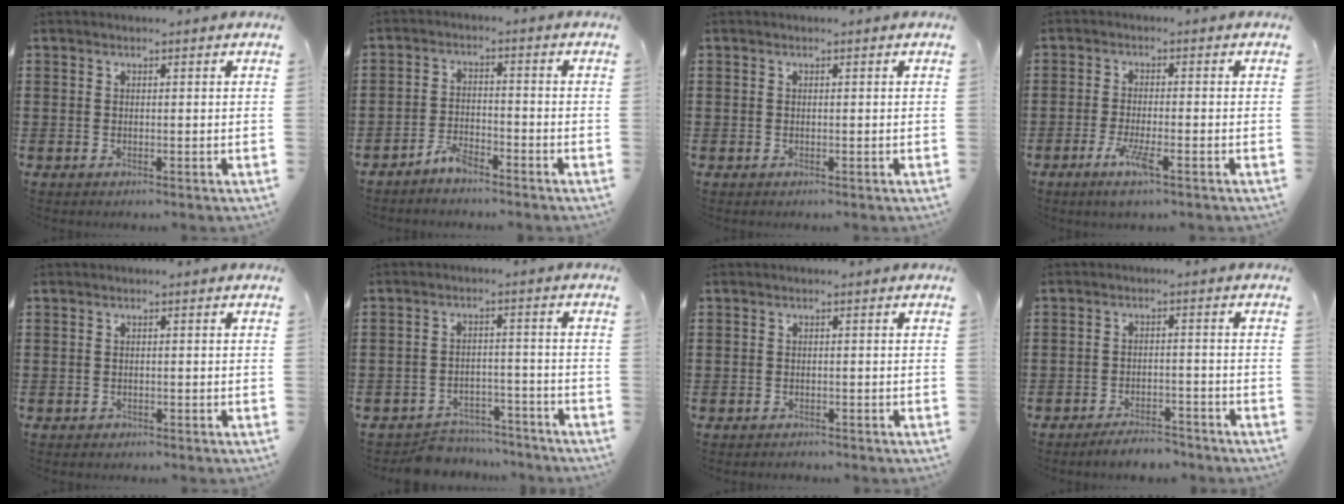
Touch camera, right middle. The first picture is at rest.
{"total": 3.4, "force": [-3.2, 0.7, 1.0], "torque": [-0.034, 0.005, -0.068]}
{"total": 0.0}
{"total": 4.5, "force": [-2.4, 0.5, 3.7], "torque": [-0.086, -0.013, -0.046]}
{"total": 0.6, "force": [-0.5, 0.2, 0.0], "torque": [-0.002, 0.000, -0.011]}
{"total": 4.9, "force": [-4.8, 0.9, -0.1], "torque": [-0.003, 0.009, -0.098]}
{"total": 1.0, "force": [-0.9, 0.4, -0.2], "torque": [0.001, 0.002, -0.021]}
{"total": 3.1, "force": [-3.1, 0.3, 0.3], "torque": [-0.011, 0.000, -0.063]}